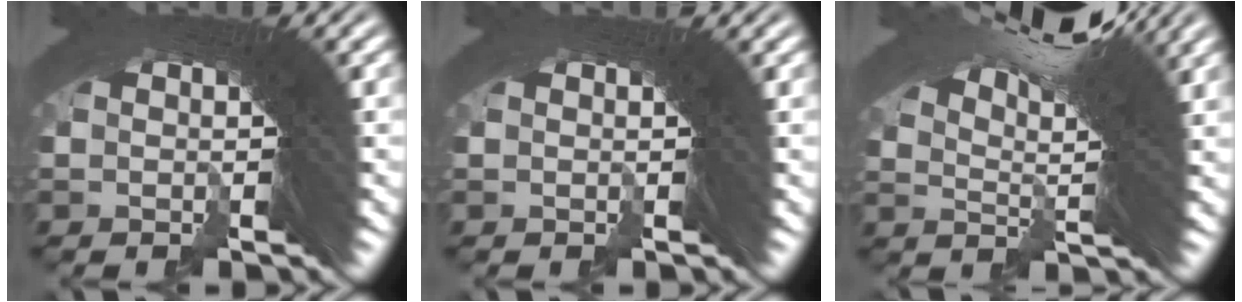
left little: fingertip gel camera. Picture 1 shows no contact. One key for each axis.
{"total": 0.7, "fx": 0.6, "fy": -0.3, "fz": 0.2, "tx": -0.003, "ty": 0.003, "tz": 0.010}
{"total": 8.8, "fx": 5.4, "fy": 1.4, "fz": 6.7, "tx": -0.092, "ty": 0.014, "tz": 0.083}